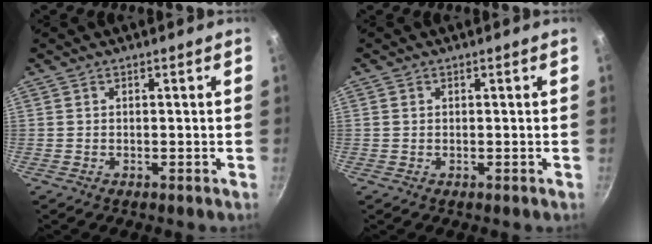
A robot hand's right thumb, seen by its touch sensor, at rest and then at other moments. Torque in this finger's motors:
{"motor_torque": [0.33, -0.39, 0.21, 0.03, -0.09]}